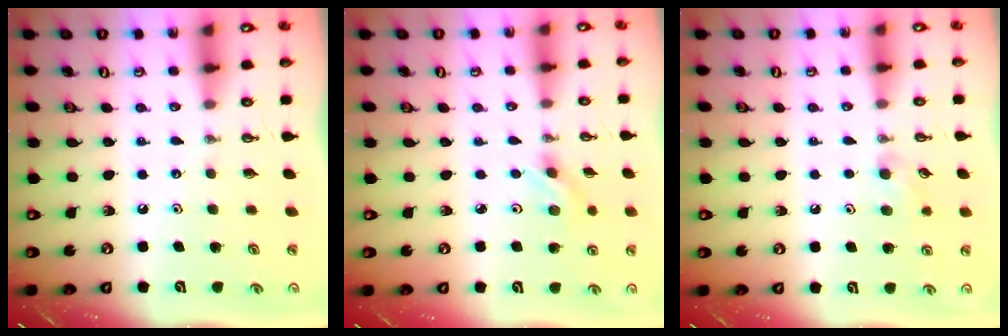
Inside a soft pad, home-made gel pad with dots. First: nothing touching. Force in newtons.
{"total": 2.6, "press": 2.3, "slide": 1.3}
{"total": 6.1, "press": 6.0, "slide": 1.4}